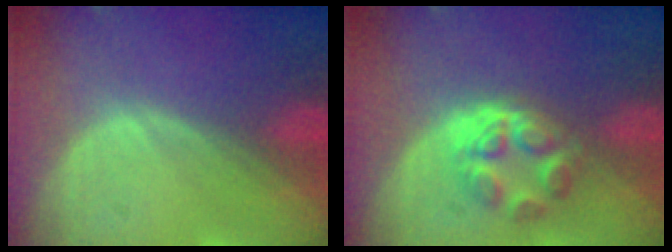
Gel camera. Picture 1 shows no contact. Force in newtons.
{"total": 6.1, "press": 5.3, "slide": 3.2}